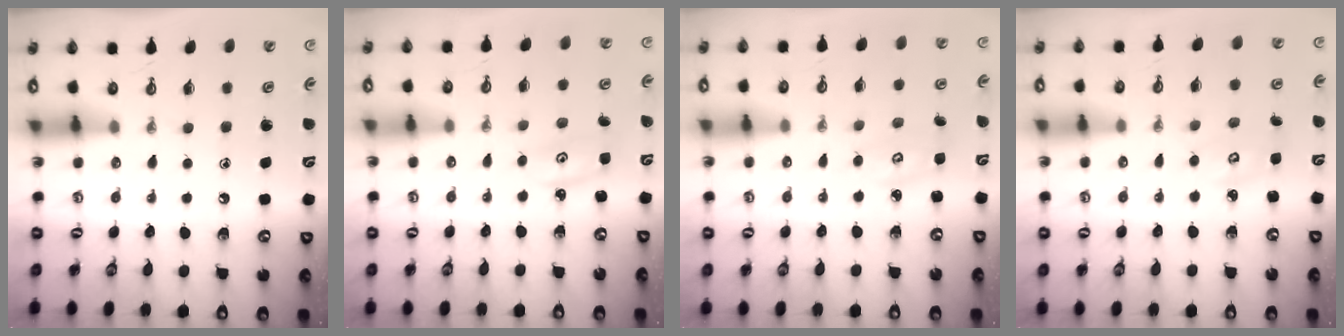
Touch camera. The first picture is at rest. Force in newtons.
{"total": 2.6, "press": 2.6, "slide": 0.3}
{"total": 3.3, "press": 3.3, "slide": 0.5}
{"total": 3.7, "press": 3.6, "slide": 0.3}